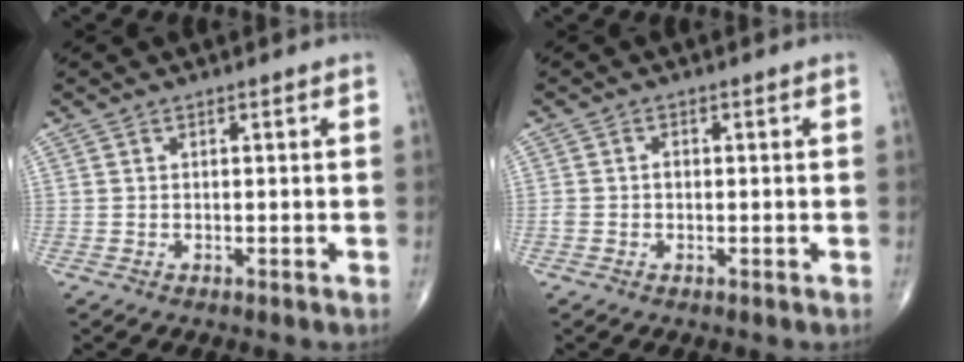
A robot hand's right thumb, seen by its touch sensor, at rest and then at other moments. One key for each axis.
{"total": 1.4, "fx": -0.2, "fy": 1.1, "fz": 0.9, "tx": -0.016, "ty": 0.005, "tz": -0.004}